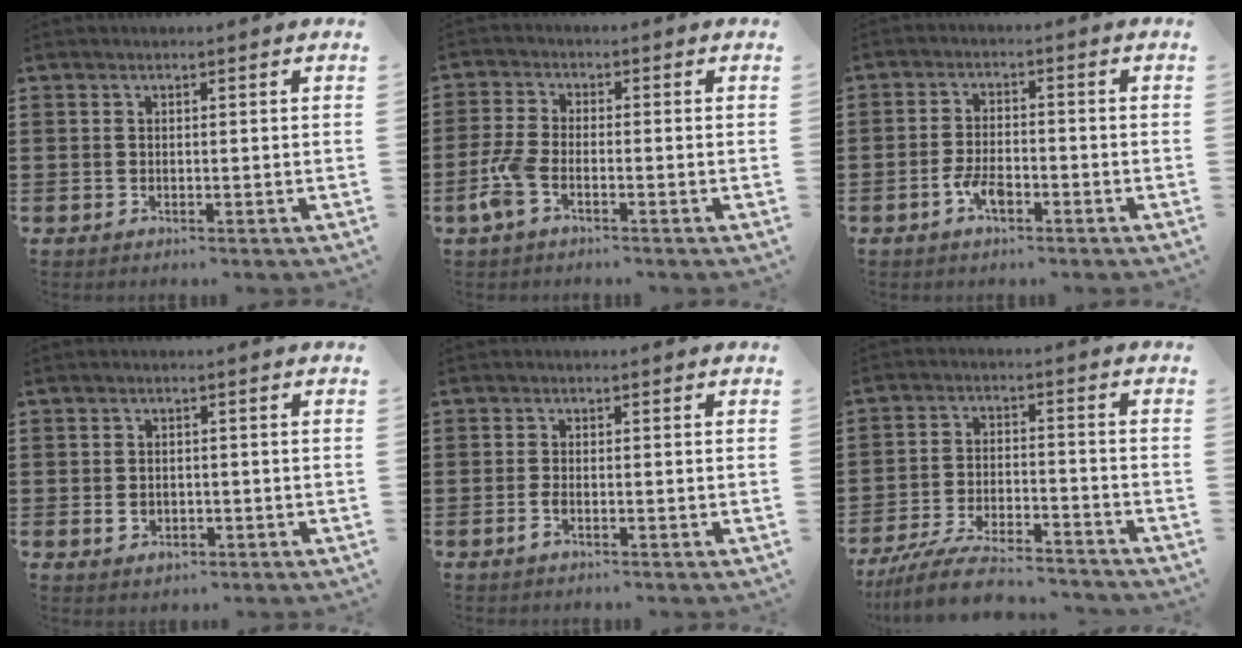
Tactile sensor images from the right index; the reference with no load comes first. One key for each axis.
{"total": 4.4, "fx": -2.3, "fy": 1.6, "fz": 3.4, "tx": -0.092, "ty": -0.007, "tz": -0.049}
{"total": 4.1, "fx": -2.2, "fy": 1.7, "fz": 3.0, "tx": -0.072, "ty": -0.002, "tz": -0.045}
{"total": 1.9, "fx": -0.5, "fy": 1.5, "fz": 1.1, "tx": -0.025, "ty": 0.003, "tz": -0.012}
{"total": 1.6, "fx": -0.8, "fy": 0.4, "fz": 1.3, "tx": -0.032, "ty": -0.003, "tz": -0.016}
{"total": 7.7, "fx": -7.0, "fy": 0.8, "fz": 2.9, "tx": -0.065, "ty": 0.006, "tz": -0.138}